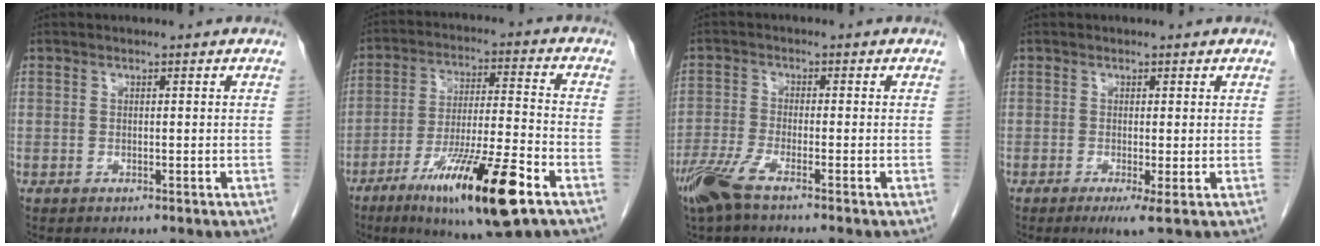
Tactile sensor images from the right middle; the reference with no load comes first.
{"total": 16.5, "force": [-8.9, 1.2, 13.8], "torque": [-0.238, -0.032, -0.147]}
{"total": 5.5, "force": [-4.0, 0.1, 3.7], "torque": [-0.082, -0.015, -0.086]}
{"total": 2.4, "force": [-0.8, 0.0, 2.3], "torque": [-0.033, -0.008, -0.010]}